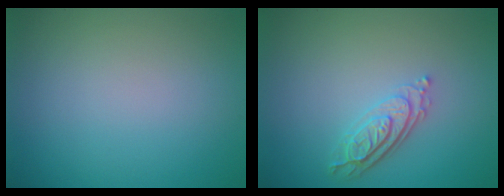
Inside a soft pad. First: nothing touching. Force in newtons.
{"total": 3.1, "press": 2.5, "slide": 1.8}